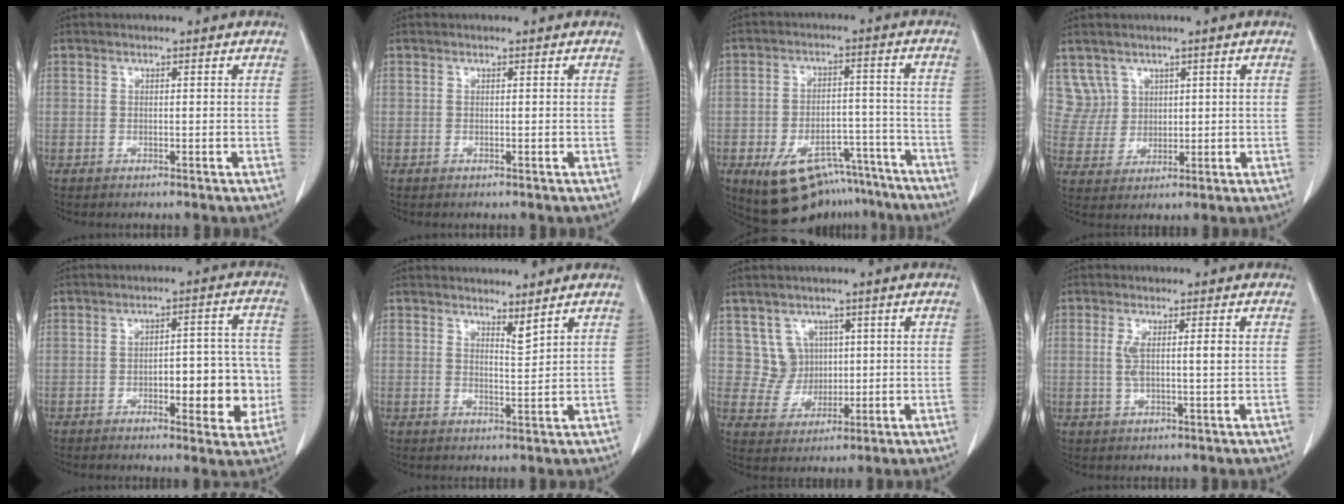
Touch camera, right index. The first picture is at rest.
{"total": 0.0}
{"total": 13.9, "force": [-10.1, 7.3, 6.1], "torque": [-0.078, 0.037, -0.145]}
{"total": 5.0, "force": [2.8, 4.1, -0.5], "torque": [0.020, 0.006, 0.061]}
{"total": 10.5, "force": [-2.4, 3.7, 9.5], "torque": [-0.113, 0.027, -0.025]}
{"total": 2.1, "force": [1.9, 0.0, 0.9], "torque": [-0.018, -0.013, 0.038]}
{"total": 5.1, "force": [1.8, 4.7, 0.2], "torque": [-0.002, 0.013, 0.039]}
{"total": 4.2, "force": [0.5, 0.8, 4.1], "torque": [-0.078, 0.007, 0.010]}